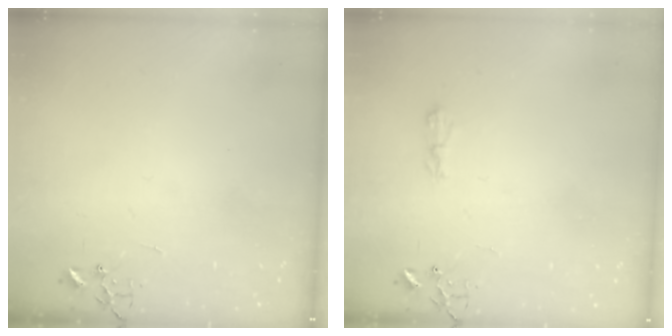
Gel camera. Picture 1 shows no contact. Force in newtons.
{"total": 5.4, "press": 5.4, "slide": 0.7}